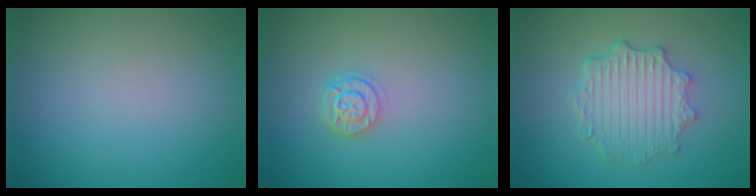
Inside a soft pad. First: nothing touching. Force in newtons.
{"total": 2.2, "press": 1.8, "slide": 1.2}
{"total": 4.6, "press": 3.8, "slide": 2.6}